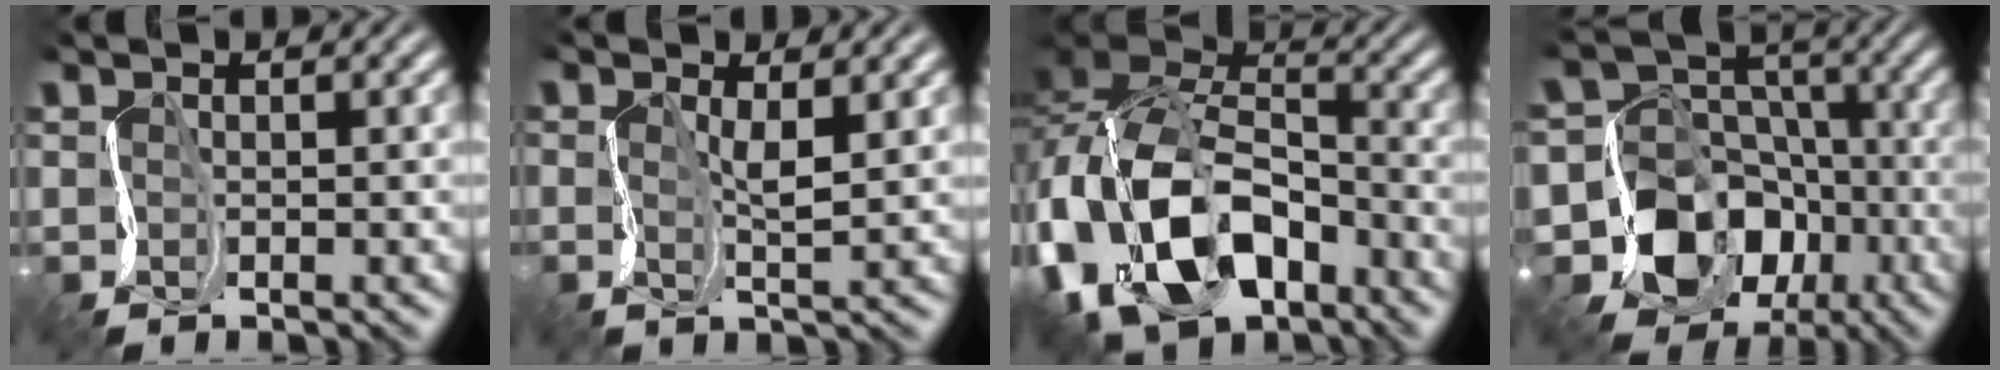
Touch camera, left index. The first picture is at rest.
{"total": 1.2, "force": [-0.1, 0.0, 1.2], "torque": [-0.035, 0.000, -0.005]}
{"total": 12.9, "force": [-6.5, 8.0, 7.7], "torque": [-0.173, -0.005, -0.137]}
{"total": 11.1, "force": [-5.6, 9.0, 3.3], "torque": [-0.059, -0.001, -0.113]}